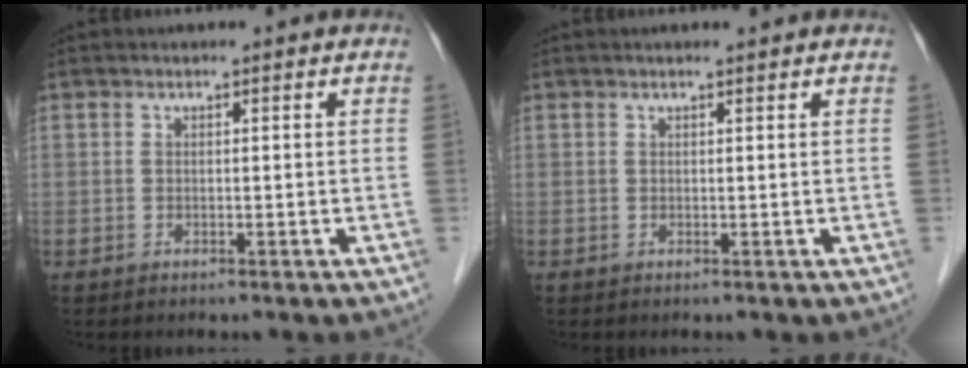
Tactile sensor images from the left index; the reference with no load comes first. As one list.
[{"total": 1.4, "force": [1.2, -0.1, 0.6], "torque": [-0.009, 0.009, 0.021]}]